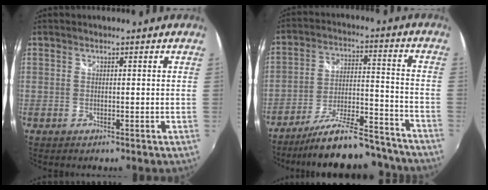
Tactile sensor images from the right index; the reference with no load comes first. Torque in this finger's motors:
{"motor_torque": [1.17, -0.97, 0.37, 0.06]}